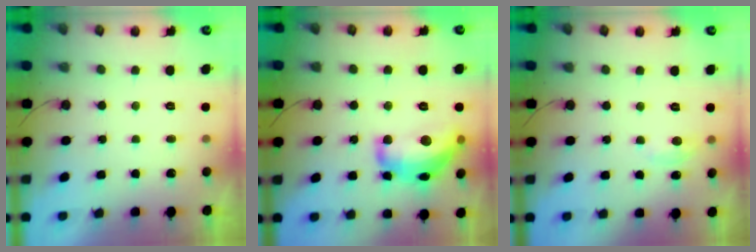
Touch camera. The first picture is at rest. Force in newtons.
{"total": 17.9, "press": 17.9, "slide": 1.0}
{"total": 3.1, "press": 3.0, "slide": 0.4}